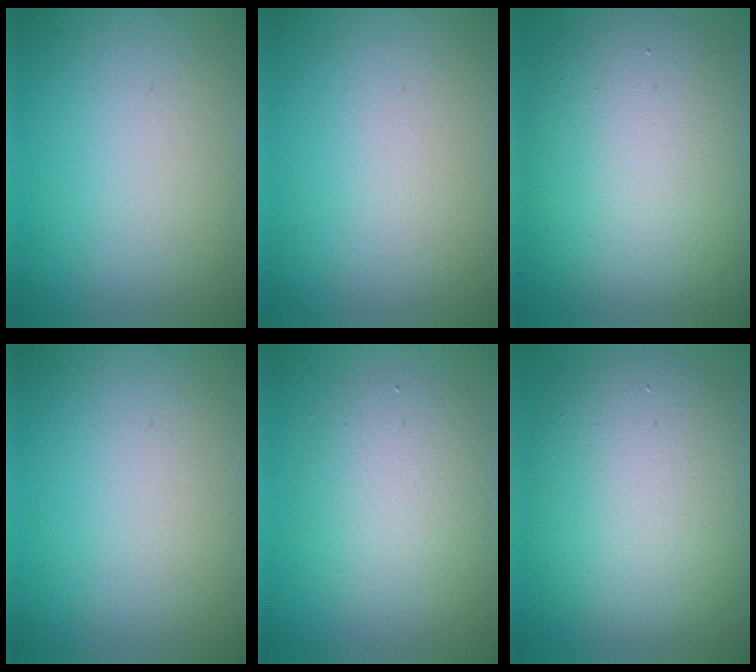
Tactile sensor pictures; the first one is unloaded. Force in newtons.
{"total": 0.0}
{"total": 12.4, "press": 12.4, "slide": 0.5}
{"total": 0.0}
{"total": 4.4, "press": 4.4, "slide": 0.0}
{"total": 10.2, "press": 10.2, "slide": 0.7}